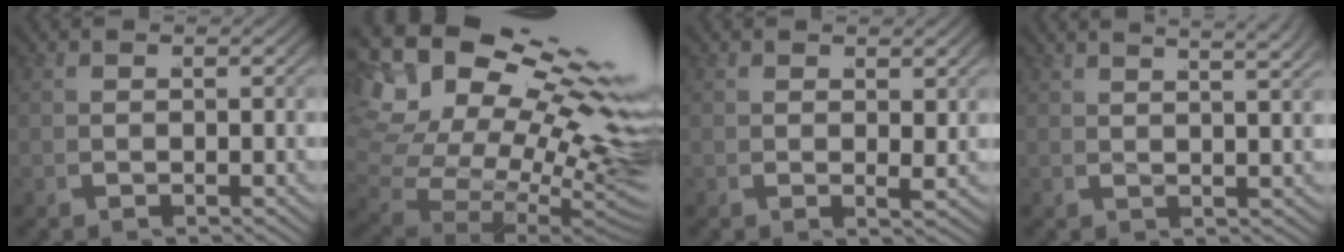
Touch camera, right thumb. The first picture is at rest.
{"total": 21.5, "force": [-0.3, 15.0, 15.4], "torque": [-0.263, -0.064, 0.005]}
{"total": 1.0, "force": [0.9, -0.2, 0.2], "torque": [0.002, 0.000, 0.016]}
{"total": 4.0, "force": [3.1, 0.8, 2.3], "torque": [-0.011, 0.016, 0.041]}